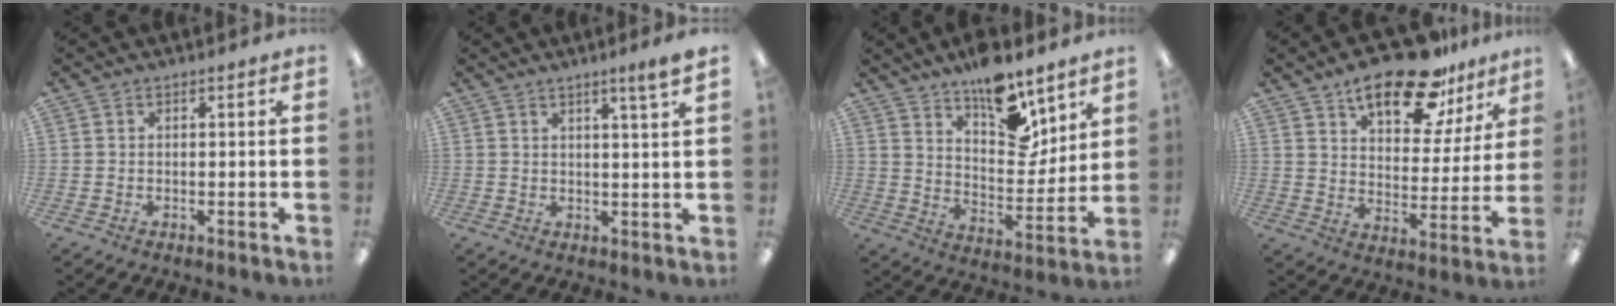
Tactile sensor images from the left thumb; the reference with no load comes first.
{"total": 3.5, "force": [2.6, -0.6, 2.2], "torque": [-0.039, -0.010, 0.042]}
{"total": 14.1, "force": [10.7, 5.9, 6.9], "torque": [-0.097, -0.077, 0.189]}
{"total": 18.0, "force": [13.1, 7.3, 9.9], "torque": [-0.143, -0.075, 0.221]}